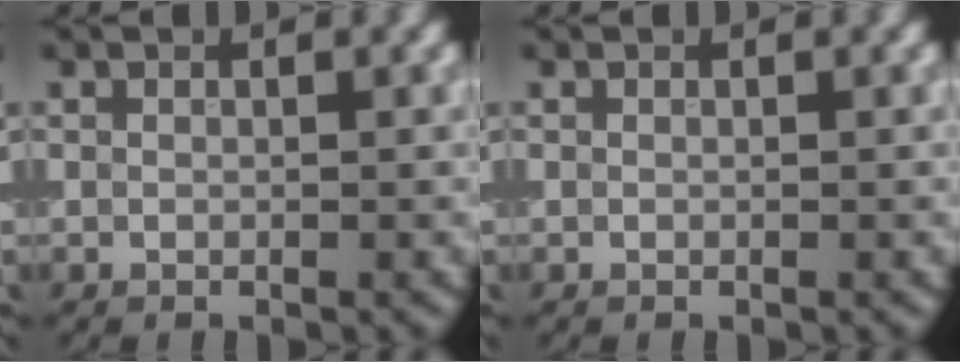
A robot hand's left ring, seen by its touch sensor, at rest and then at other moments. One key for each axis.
{"total": 0.0}